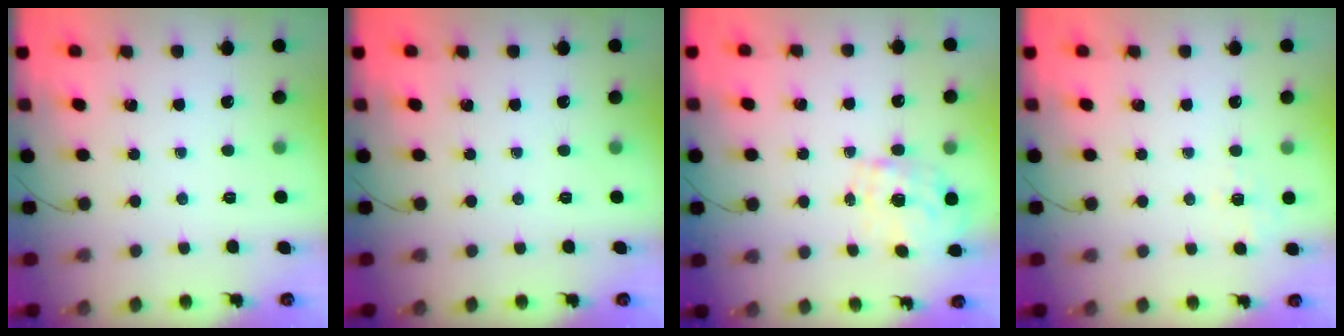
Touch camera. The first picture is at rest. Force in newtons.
{"total": 0.0}
{"total": 1.5, "press": 1.3, "slide": 0.8}
{"total": 1.9, "press": 0.8, "slide": 1.7}